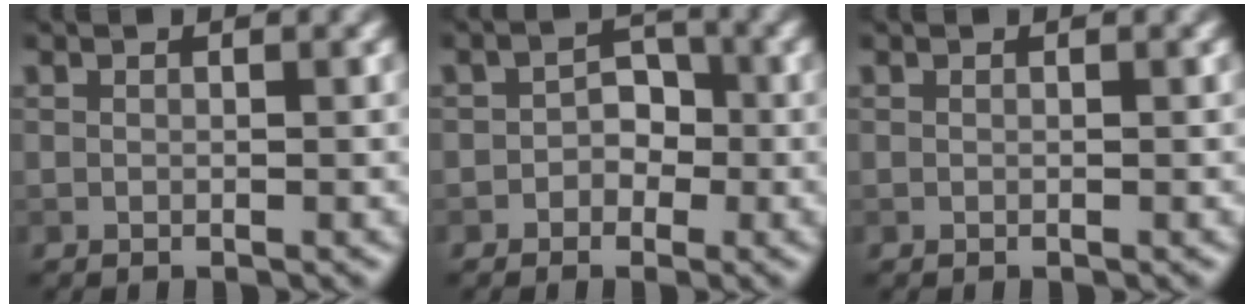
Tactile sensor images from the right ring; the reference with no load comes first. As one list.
[{"total": 2.2, "force": [-0.7, 1.8, 1.0], "torque": [-0.003, 0.003, -0.020]}, {"total": 0.0}]